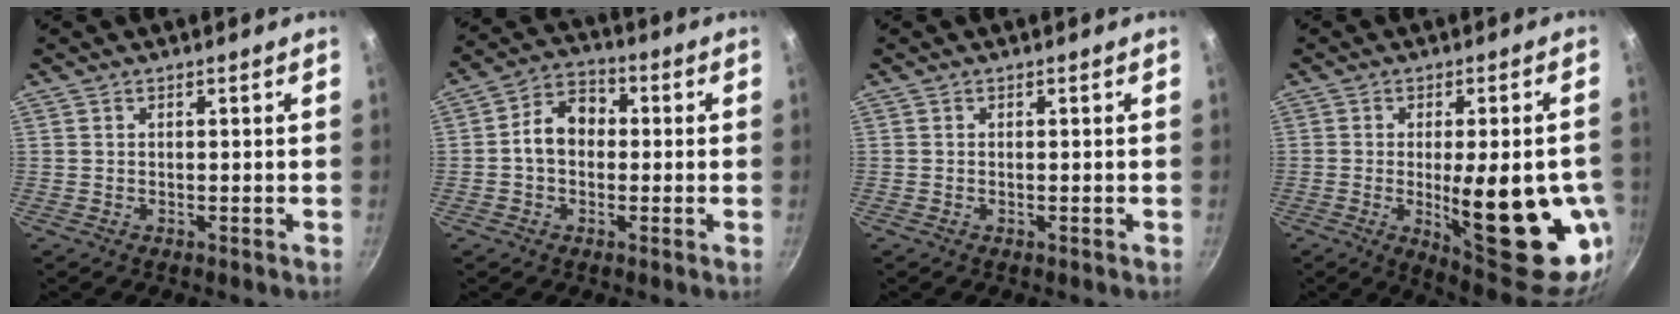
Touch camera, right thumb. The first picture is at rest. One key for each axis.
{"total": 8.2, "fx": -0.1, "fy": 6.3, "fz": 5.3, "tx": -0.056, "ty": 0.028, "tz": -0.019}
{"total": 0.0}
{"total": 22.9, "fx": -4.2, "fy": 7.3, "fz": 21.2, "tx": -0.255, "ty": -0.012, "tz": -0.041}